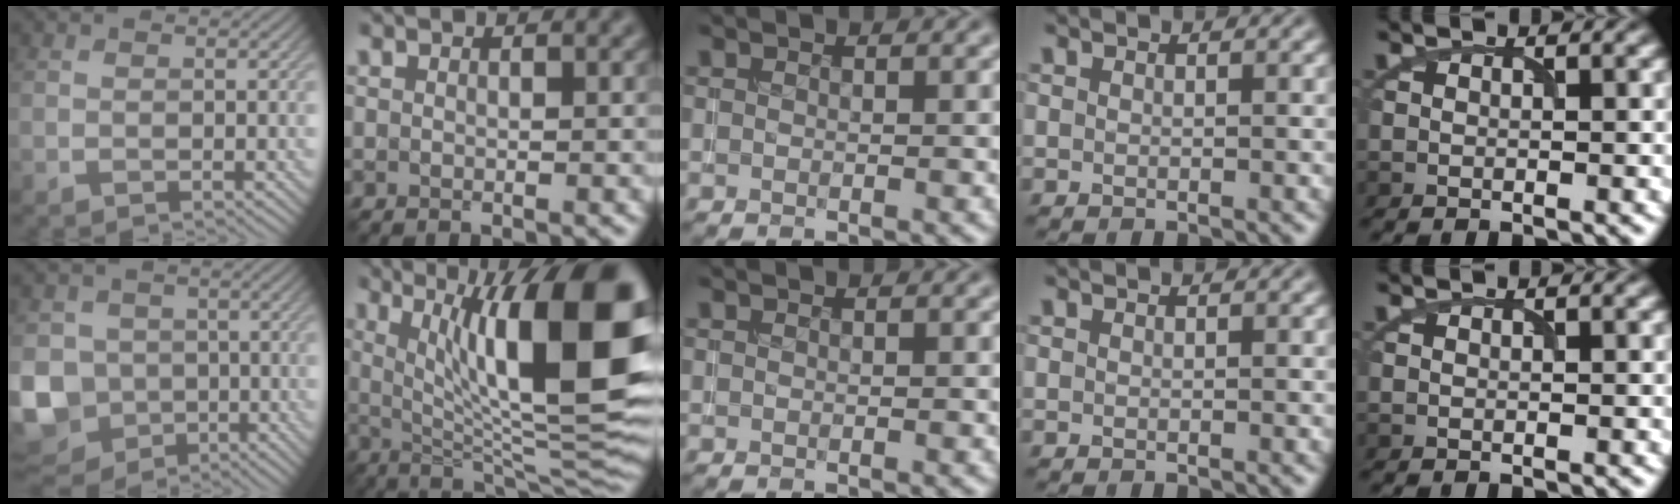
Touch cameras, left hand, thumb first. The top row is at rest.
{"thumb": {"total": 11.3, "force": [-2.4, 10.0, 4.6], "torque": [-0.136, -0.032, -0.067]}, "index": {"total": 16.0, "force": [4.0, 4.3, 14.9], "torque": [-0.205, -0.001, 0.065]}}